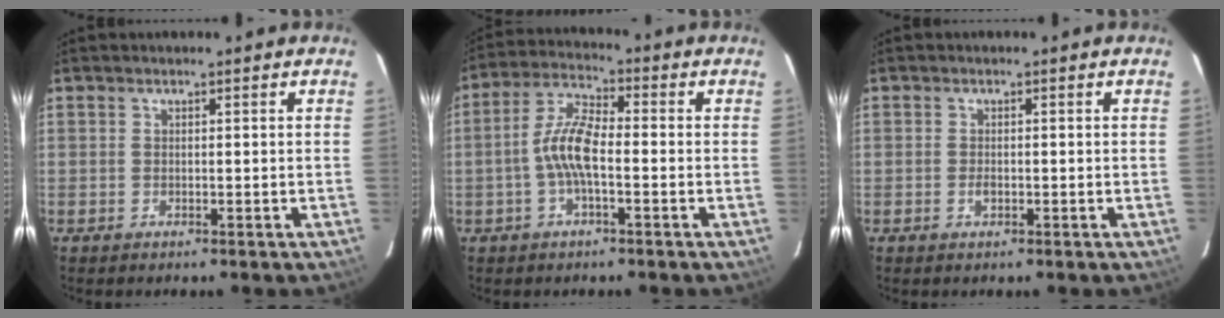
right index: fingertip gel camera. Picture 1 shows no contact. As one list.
[{"total": 7.6, "force": [-1.8, 2.3, 7.1], "torque": [-0.152, 0.015, -0.040]}, {"total": 1.3, "force": [-0.4, 0.8, 0.9], "torque": [-0.017, 0.000, -0.007]}]